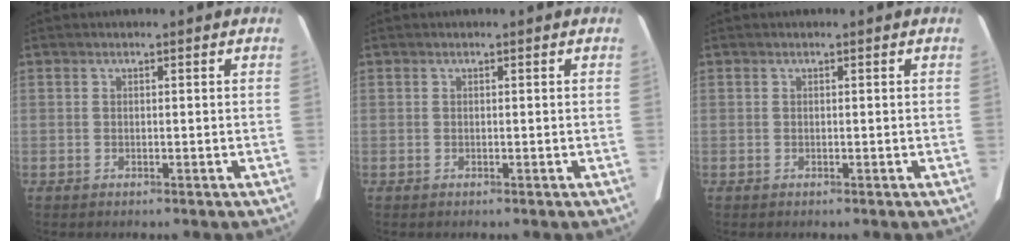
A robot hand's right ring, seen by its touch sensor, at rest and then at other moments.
{"total": 0.0}
{"total": 0.0}